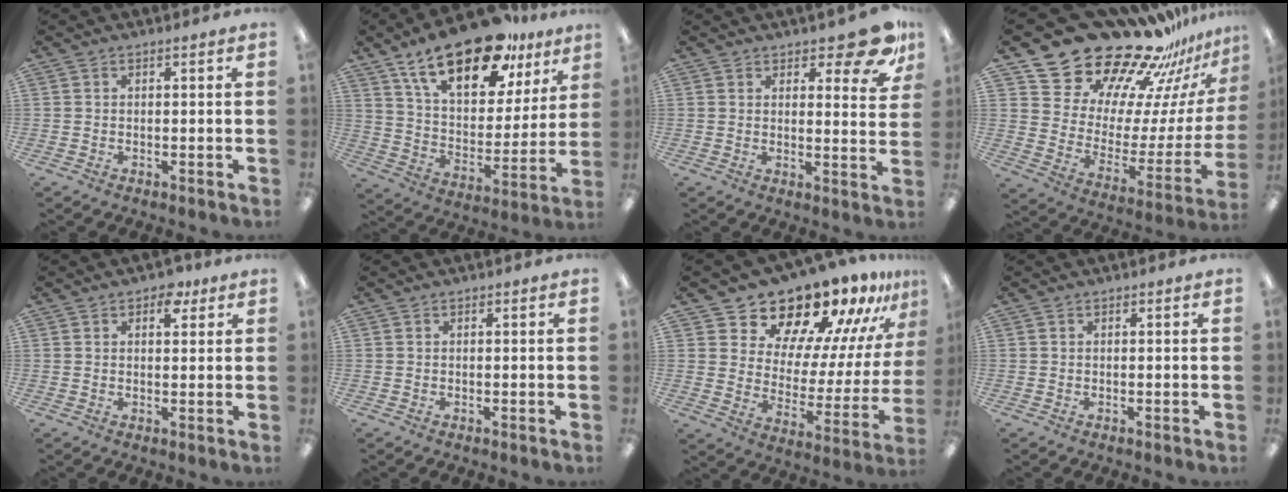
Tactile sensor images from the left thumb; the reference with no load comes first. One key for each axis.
{"total": 22.6, "fx": 15.4, "fy": 10.0, "fz": 13.3, "tx": -0.214, "ty": -0.083, "tz": 0.265}
{"total": 10.5, "fx": 7.9, "fy": 3.4, "fz": 6.0, "tx": -0.063, "ty": -0.056, "tz": 0.135}
{"total": 25.1, "fx": 21.9, "fy": 9.9, "fz": 7.3, "tx": -0.095, "ty": -0.184, "tz": 0.396}
{"total": 4.5, "fx": 2.5, "fy": 2.6, "fz": 2.7, "tx": -0.018, "ty": -0.010, "tz": 0.036}
{"total": 0.0}
{"total": 17.3, "fx": 15.6, "fy": 5.9, "fz": 4.3, "tx": -0.081, "ty": -0.138, "tz": 0.268}
{"total": 0.0}